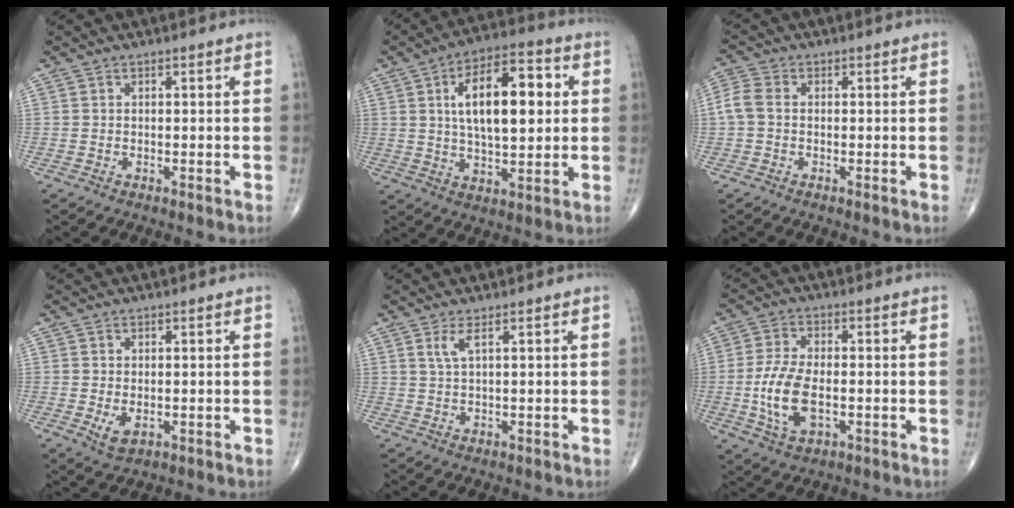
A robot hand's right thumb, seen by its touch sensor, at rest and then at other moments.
{"total": 16.3, "force": [3.1, 7.4, 14.2], "torque": [-0.207, 0.010, 0.047]}
{"total": 3.8, "force": [-0.2, 2.7, 2.7], "torque": [-0.069, 0.009, -0.014]}
{"total": 3.0, "force": [-0.5, 1.8, 2.4], "torque": [-0.036, -0.007, 0.000]}
{"total": 2.3, "force": [1.1, 0.3, 2.0], "torque": [-0.052, -0.002, 0.028]}
{"total": 10.1, "force": [-1.7, 5.1, 8.5], "torque": [-0.173, 0.002, -0.032]}